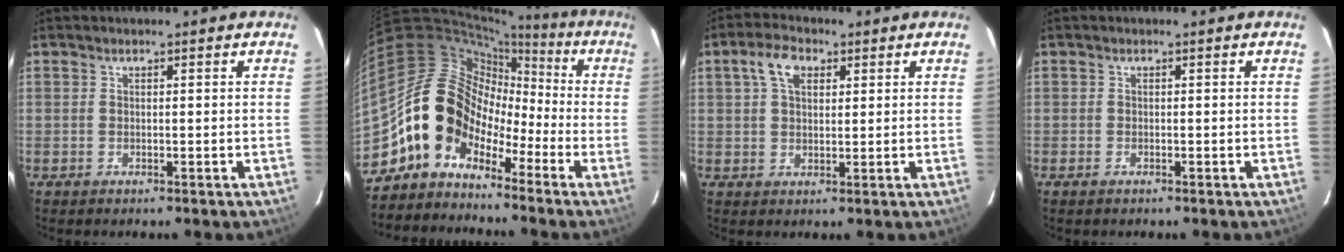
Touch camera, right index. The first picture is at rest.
{"total": 12.0, "force": [-6.5, 9.2, 4.1], "torque": [-0.080, 0.041, -0.140]}
{"total": 5.7, "force": [2.3, 3.4, 3.9], "torque": [-0.073, 0.019, 0.043]}
{"total": 0.7, "force": [-0.6, 0.3, 0.3], "torque": [-0.006, -0.004, -0.013]}